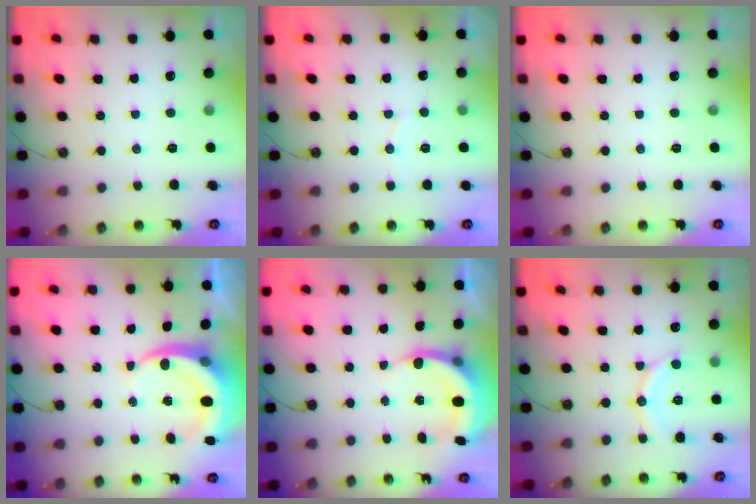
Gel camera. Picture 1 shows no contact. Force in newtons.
{"total": 2.5, "press": 2.5, "slide": 0.2}
{"total": 0.0}
{"total": 8.2, "press": 8.1, "slide": 1.0}
{"total": 6.2, "press": 6.1, "slide": 1.5}
{"total": 11.1, "press": 11.0, "slide": 1.1}